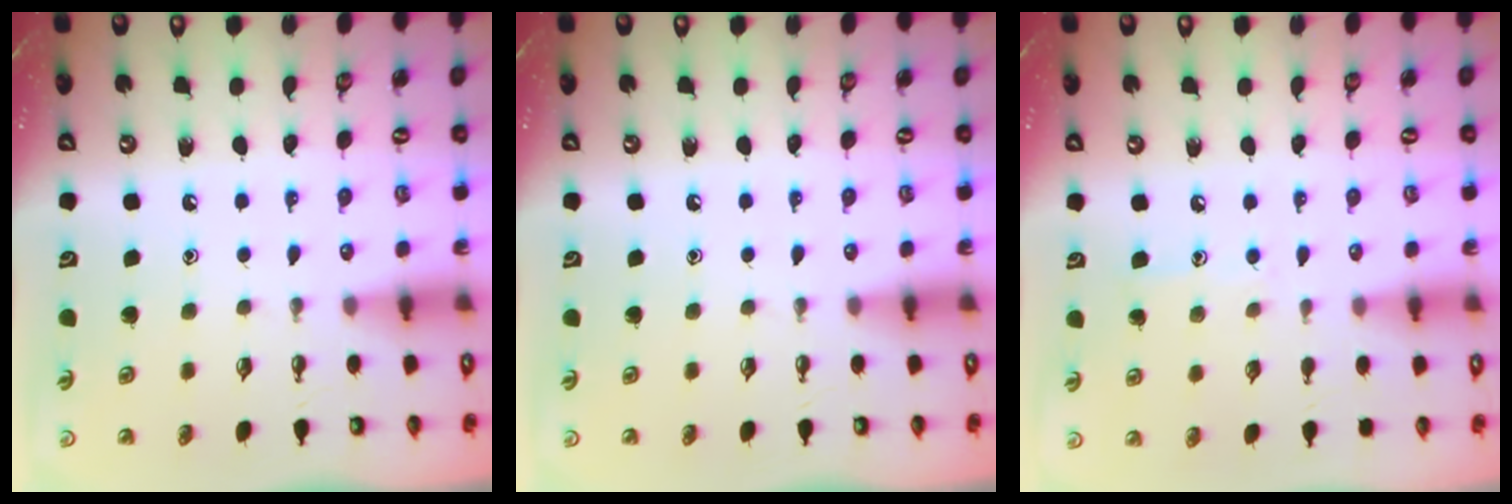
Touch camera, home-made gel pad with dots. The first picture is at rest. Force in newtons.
{"total": 0.0}
{"total": 6.4, "press": 6.4, "slide": 0.6}